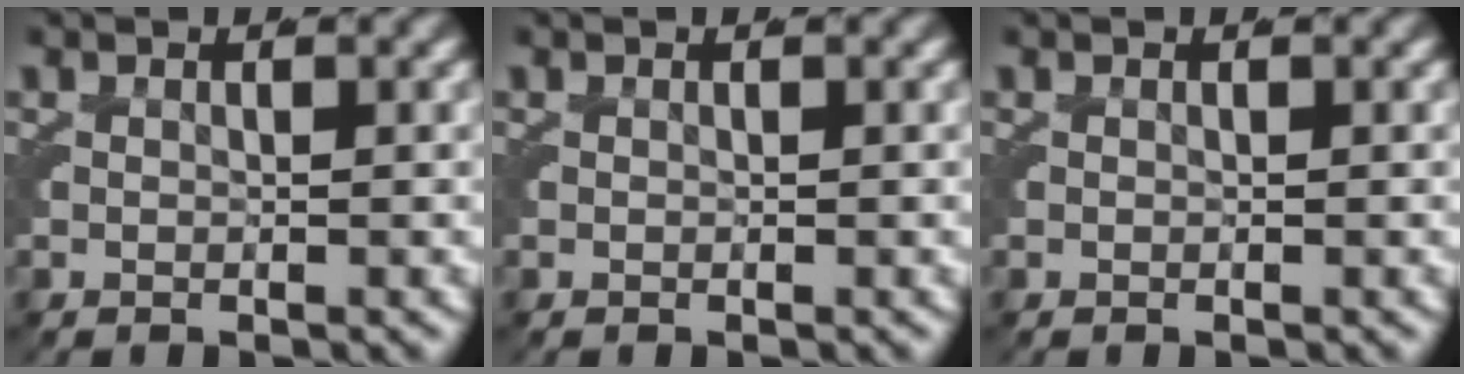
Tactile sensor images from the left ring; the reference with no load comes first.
{"total": 0.0}
{"total": 0.0}